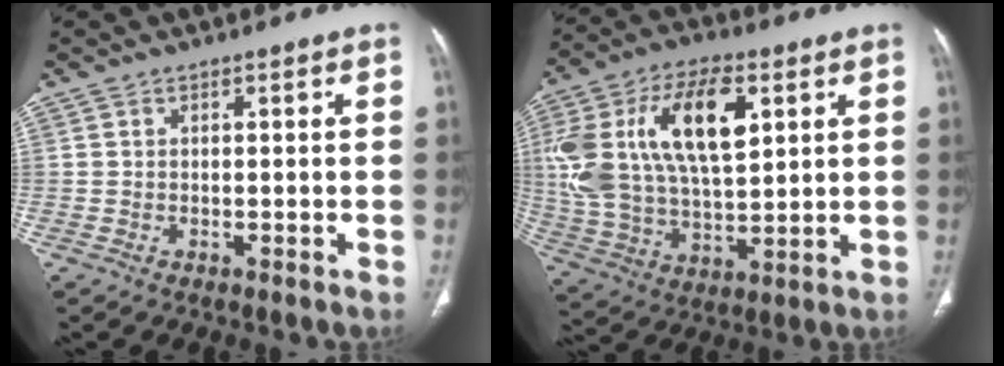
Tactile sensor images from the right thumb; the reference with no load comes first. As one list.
[{"total": 23.1, "force": [6.5, 11.8, 18.7], "torque": [-0.361, -0.002, 0.119]}]